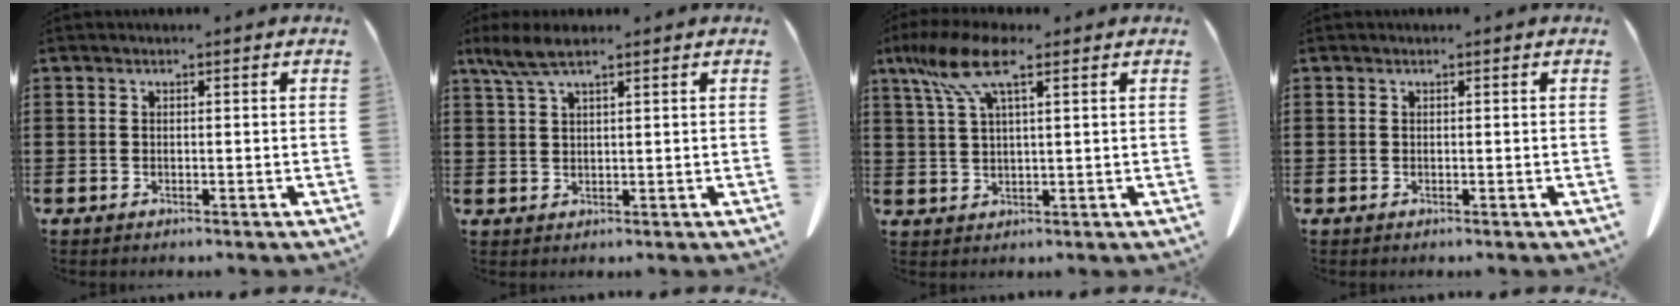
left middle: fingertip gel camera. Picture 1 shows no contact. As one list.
[{"total": 4.2, "force": [2.7, 0.8, 3.1], "torque": [-0.073, -0.001, 0.048]}, {"total": 8.5, "force": [4.9, 1.9, 6.7], "torque": [-0.155, -0.008, 0.083]}, {"total": 0.0}]